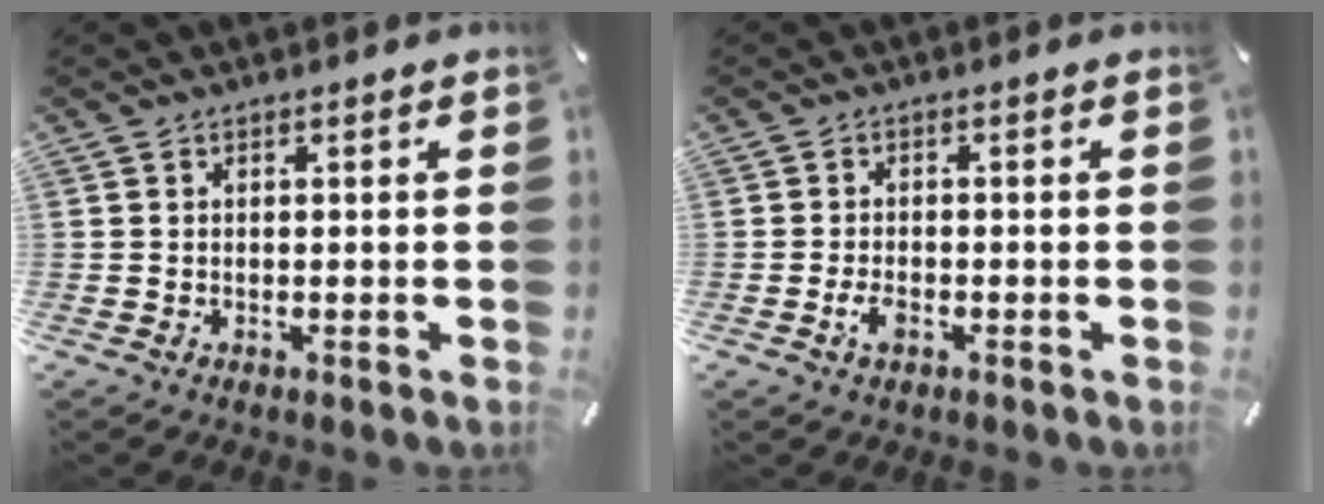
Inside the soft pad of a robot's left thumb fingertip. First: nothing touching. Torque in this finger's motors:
{"motor_torque": [-0.07, 0.07, 0.29, 0.17, 0.05]}